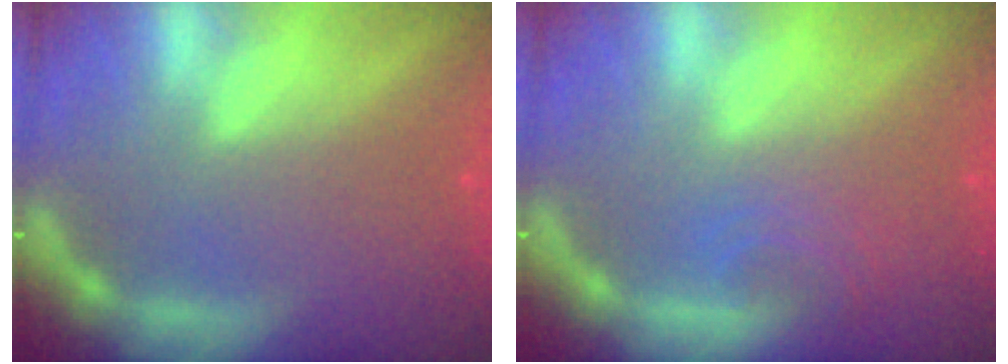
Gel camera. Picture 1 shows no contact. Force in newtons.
{"total": 2.4}